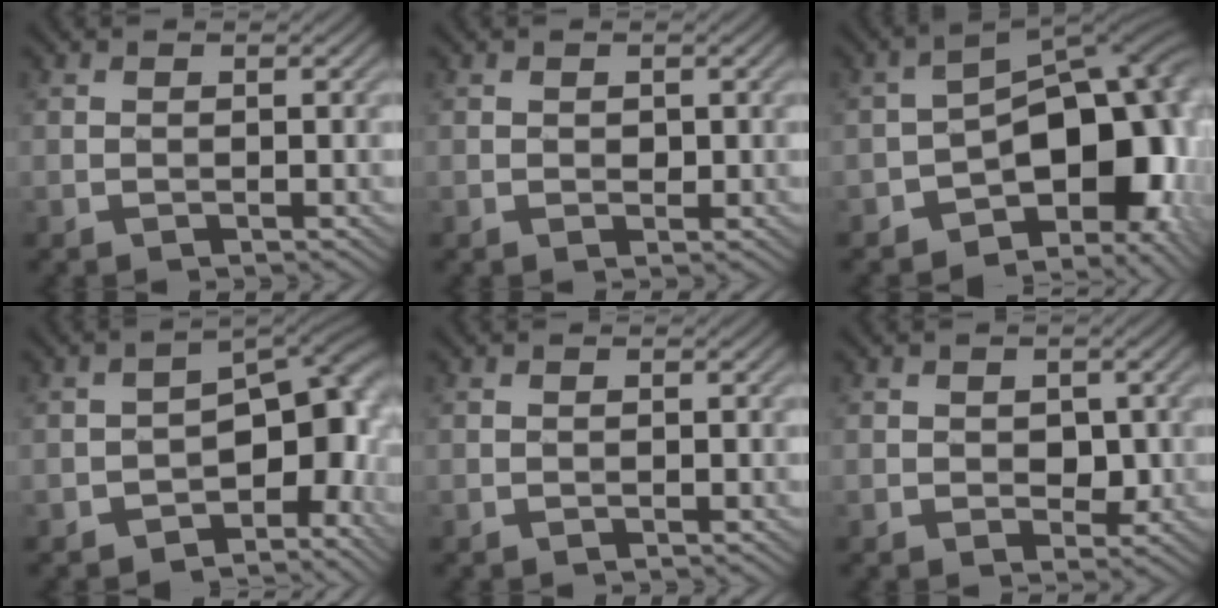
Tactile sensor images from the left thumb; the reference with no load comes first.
{"total": 0.8, "force": [0.2, 0.7, 0.4], "torque": [-0.008, -0.004, 0.003]}
{"total": 14.3, "force": [-4.8, 8.4, 10.6], "torque": [-0.118, -0.004, -0.080]}
{"total": 11.1, "force": [-4.7, 6.2, 7.9], "torque": [-0.079, -0.006, -0.085]}
{"total": 0.0}
{"total": 2.3, "force": [0.1, 1.7, 1.5], "torque": [-0.028, -0.007, 0.001]}